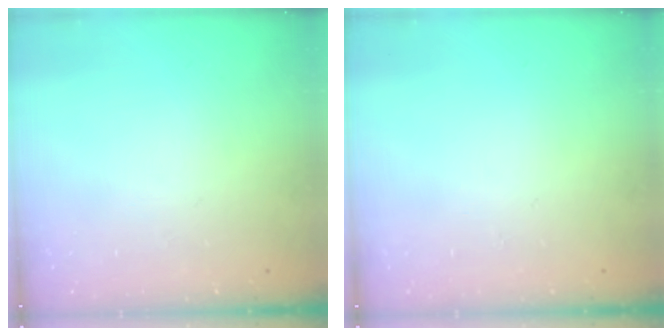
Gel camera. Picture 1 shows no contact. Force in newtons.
{"total": 0.0}